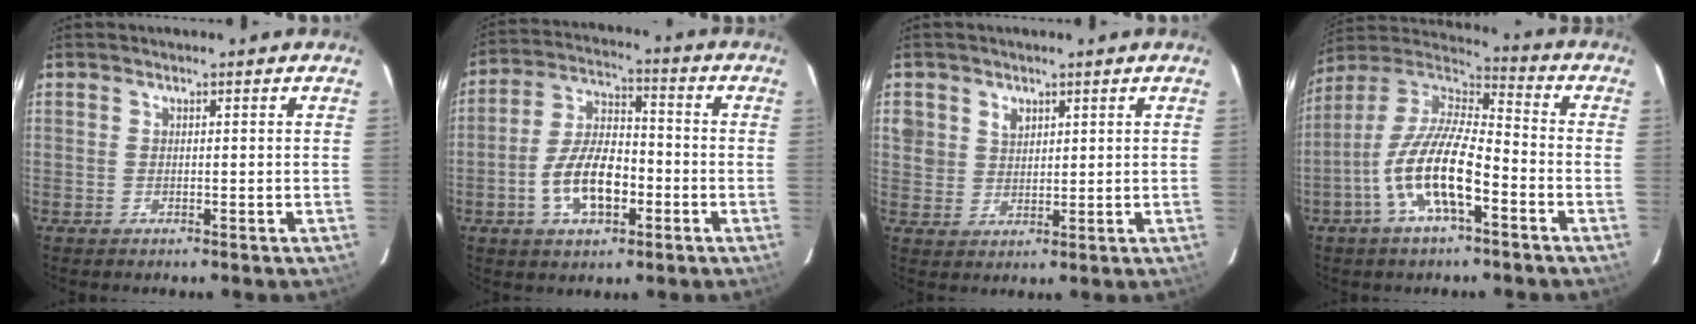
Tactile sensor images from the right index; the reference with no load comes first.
{"total": 11.6, "force": [-4.0, 5.8, 9.2], "torque": [-0.184, 0.015, -0.066]}
{"total": 4.6, "force": [1.8, 4.0, 1.4], "torque": [-0.015, 0.013, 0.038]}
{"total": 15.3, "force": [-6.3, 4.7, 13.1], "torque": [-0.261, -0.005, -0.124]}